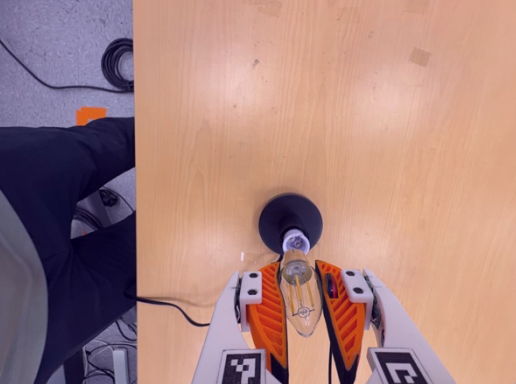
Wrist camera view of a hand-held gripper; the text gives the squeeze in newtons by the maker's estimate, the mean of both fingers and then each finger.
{"total": 23.8, "left": 25.8, "right": 21.8}